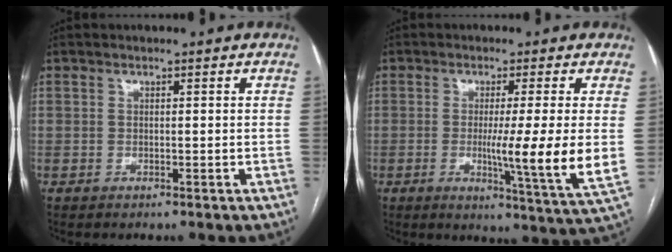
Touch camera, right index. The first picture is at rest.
{"total": 10.7, "force": [-0.5, -1.7, 10.5], "torque": [-0.165, -0.038, -0.011]}